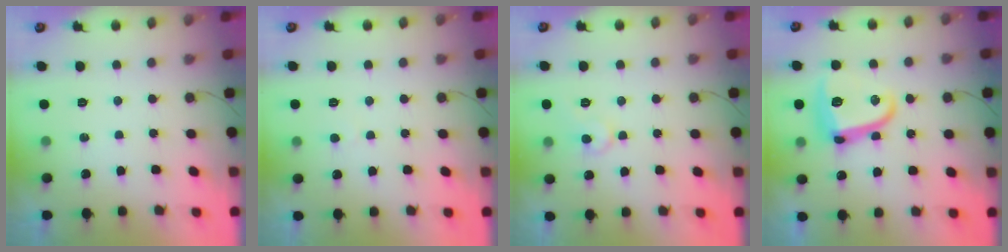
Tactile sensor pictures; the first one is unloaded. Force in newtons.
{"total": 2.6, "press": 2.6, "slide": 0.3}
{"total": 7.1, "press": 7.1, "slide": 0.4}
{"total": 13.7, "press": 13.7, "slide": 0.8}